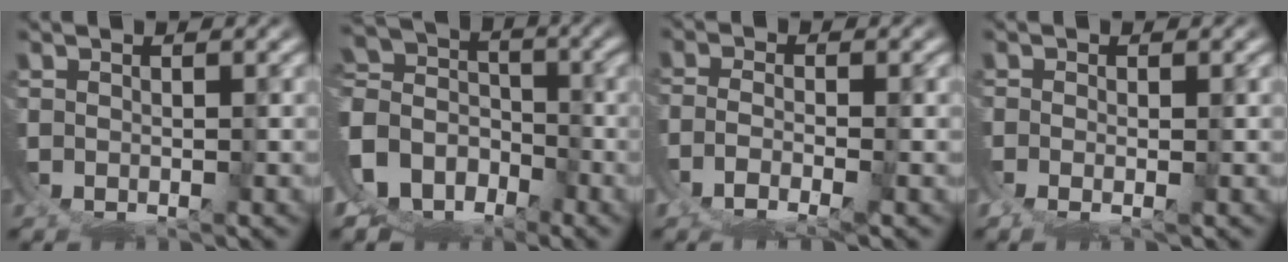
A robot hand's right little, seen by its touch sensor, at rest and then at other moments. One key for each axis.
{"total": 10.5, "fx": -0.7, "fy": 9.8, "fz": 3.6, "tx": -0.086, "ty": -0.032, "tz": -0.021}
{"total": 2.5, "fx": -1.1, "fy": 0.5, "fz": 2.2, "tx": -0.046, "ty": -0.011, "tz": -0.011}
{"total": 1.4, "fx": 0.2, "fy": -0.9, "fz": 1.1, "tx": -0.019, "ty": -0.005, "tz": 0.006}